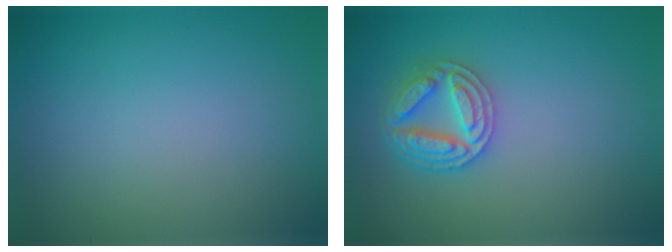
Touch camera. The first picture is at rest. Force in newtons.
{"total": 4.0, "press": 3.8, "slide": 1.3}